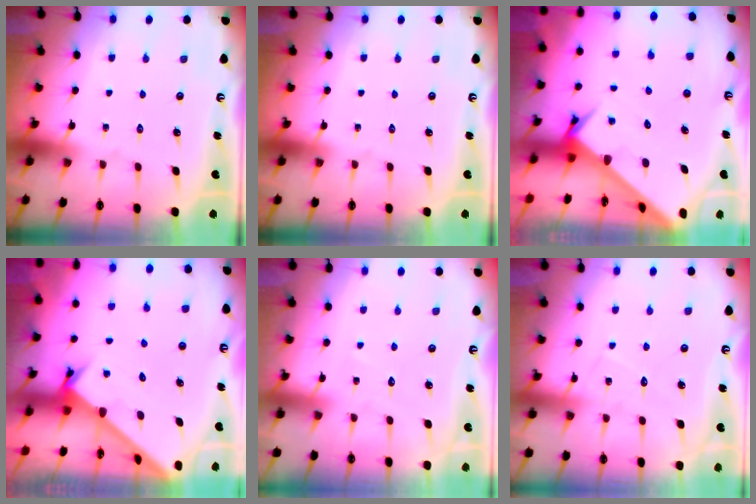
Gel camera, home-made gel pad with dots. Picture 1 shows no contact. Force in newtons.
{"total": 0.0}
{"total": 3.0, "press": 3.0, "slide": 0.3}
{"total": 2.1, "press": 2.1, "slide": 0.1}
{"total": 3.0, "press": 2.9, "slide": 0.4}
{"total": 5.7, "press": 5.7, "slide": 0.3}